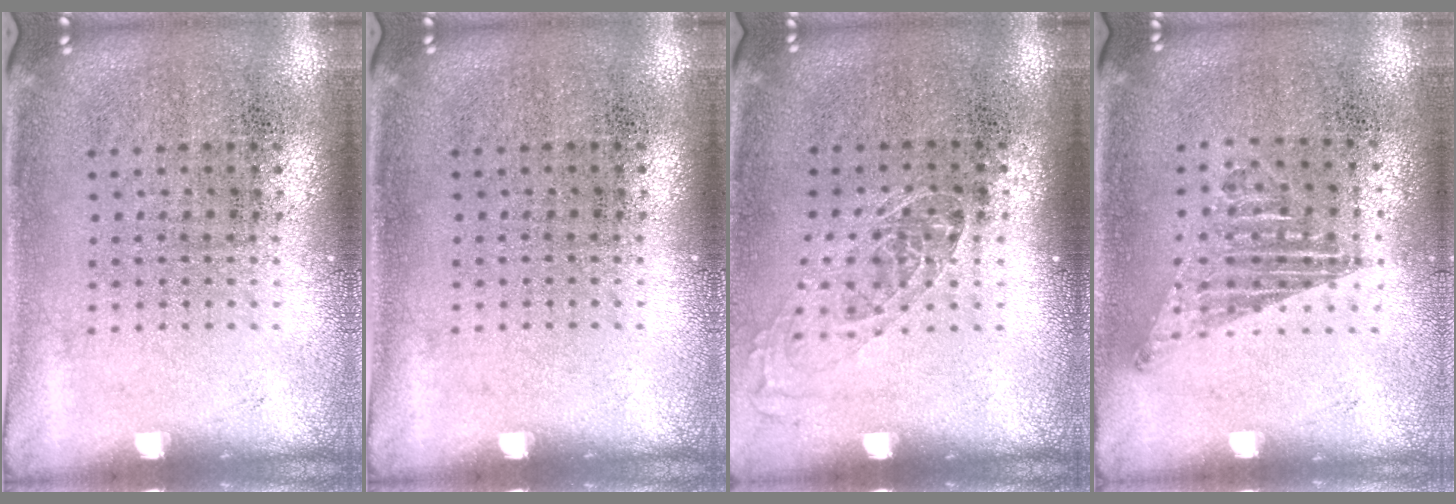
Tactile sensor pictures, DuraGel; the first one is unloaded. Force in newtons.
{"total": 0.0}
{"total": 1.0, "press": 0.9, "slide": 0.5}
{"total": 1.2, "press": 1.0, "slide": 0.7}